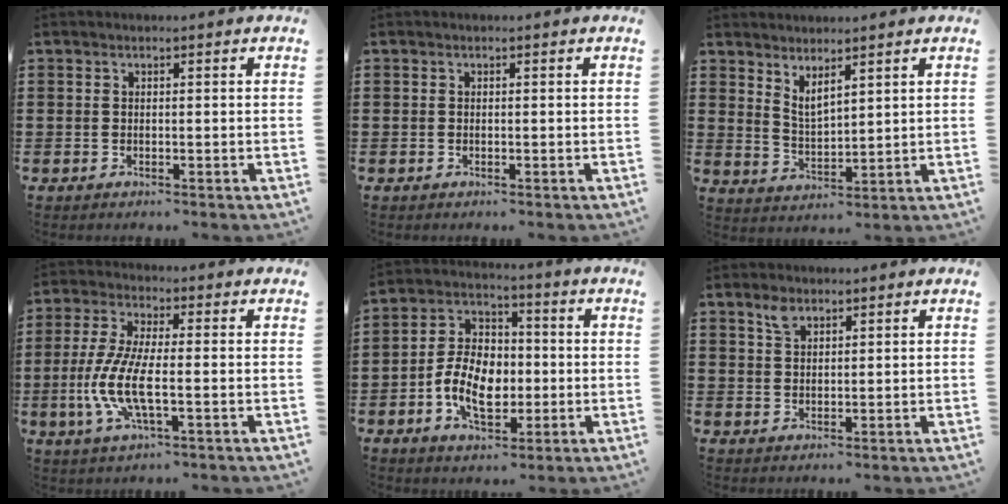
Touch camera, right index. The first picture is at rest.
{"total": 0.0}
{"total": 3.4, "force": [3.0, 0.9, 1.4], "torque": [-0.036, -0.002, 0.056]}
{"total": 8.5, "force": [-2.4, 2.4, 7.8], "torque": [-0.187, -0.020, -0.054]}
{"total": 9.4, "force": [-2.0, 6.1, 6.8], "torque": [-0.150, 0.004, -0.042]}
{"total": 2.6, "force": [1.8, 1.3, 1.3], "torque": [-0.023, -0.001, 0.033]}